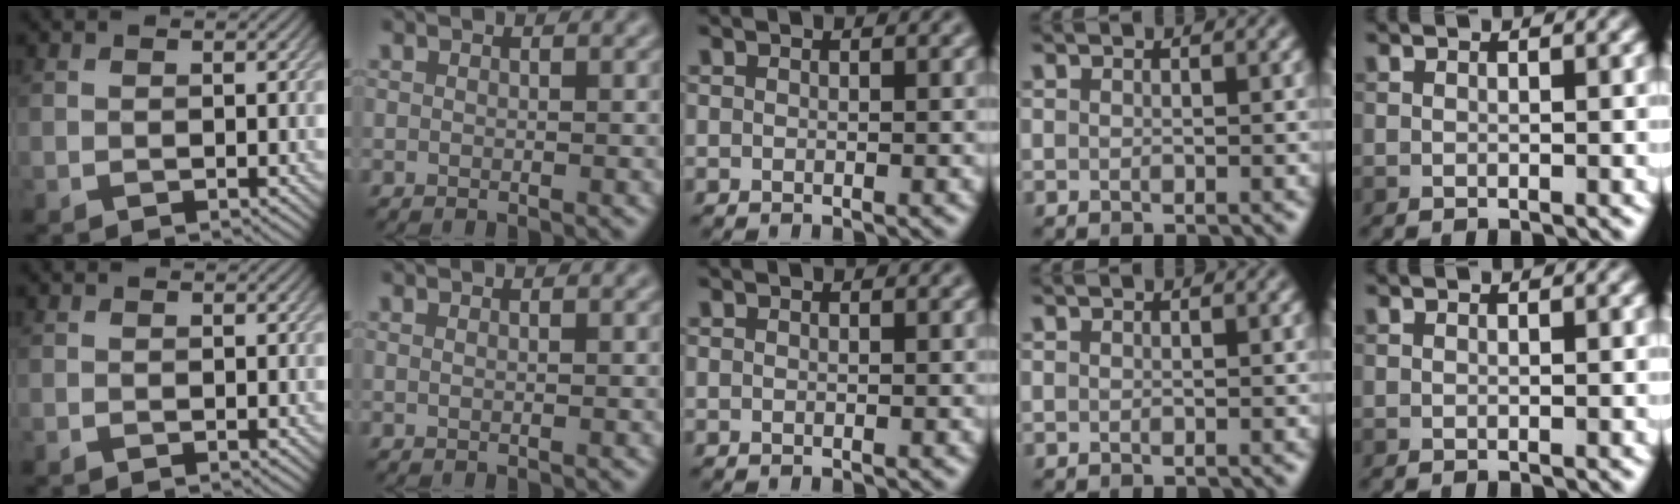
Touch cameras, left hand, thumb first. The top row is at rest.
{}